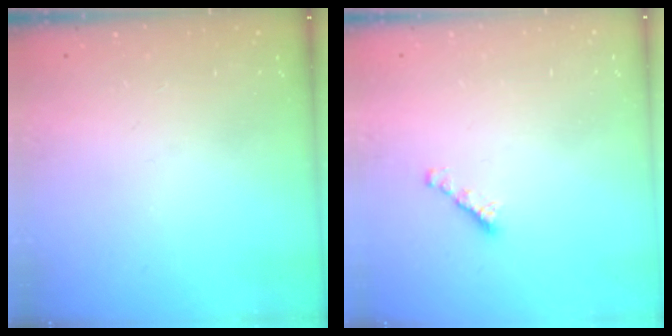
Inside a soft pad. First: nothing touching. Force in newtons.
{"total": 2.7, "press": 2.6, "slide": 0.7}